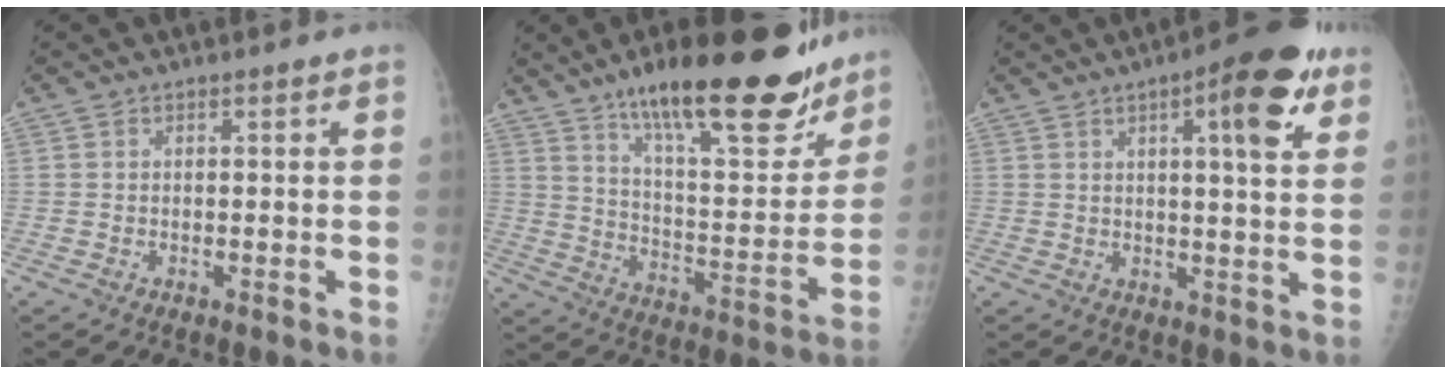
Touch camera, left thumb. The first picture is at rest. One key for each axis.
{"total": 25.8, "fx": 17.9, "fy": 7.3, "fz": 17.1, "tx": -0.215, "ty": -0.080, "tz": 0.279}
{"total": 12.1, "fx": 5.8, "fy": 3.0, "fz": 10.2, "tx": -0.123, "ty": -0.016, "tz": 0.070}